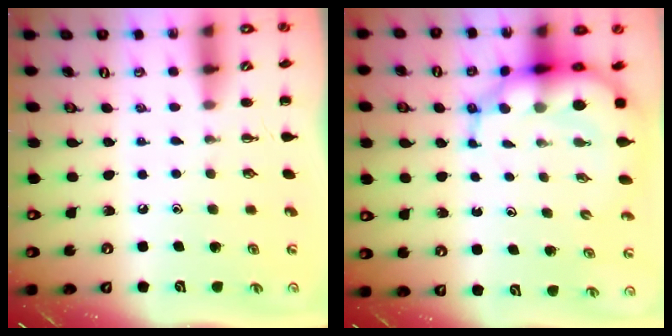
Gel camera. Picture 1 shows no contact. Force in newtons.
{"total": 10.5, "press": 10.1, "slide": 2.8}